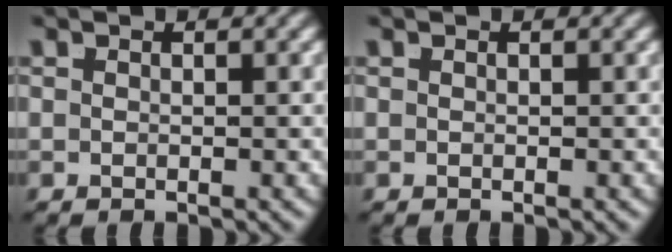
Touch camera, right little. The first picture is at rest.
{"total": 0.0}